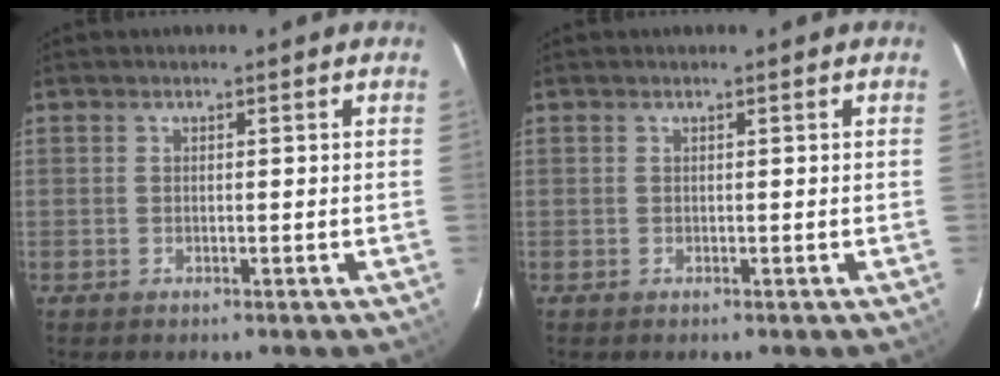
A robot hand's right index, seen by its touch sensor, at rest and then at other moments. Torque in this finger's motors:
{"motor_torque": [0.00, 0.02, 0.01, 0.01]}